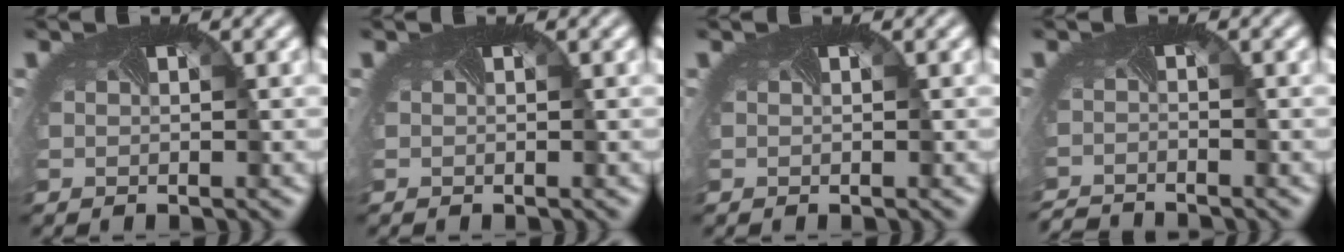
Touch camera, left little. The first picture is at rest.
{"total": 0.0}
{"total": 0.0}
{"total": 2.9, "force": [-2.9, -0.3, -0.1], "torque": [-0.009, -0.024, -0.056]}